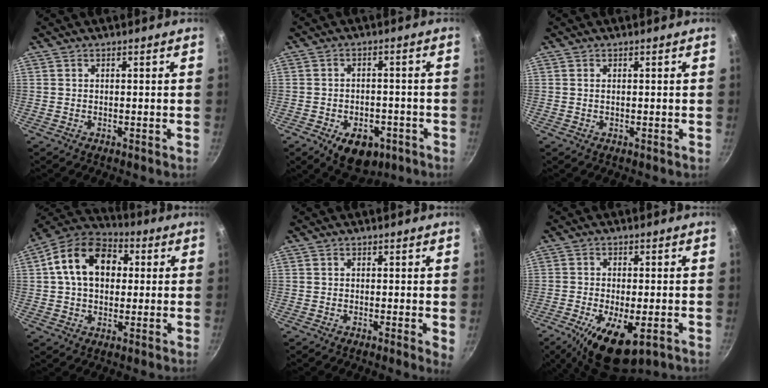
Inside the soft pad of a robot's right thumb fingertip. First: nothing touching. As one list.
[{"total": 9.8, "force": [-4.6, 6.2, 6.0], "torque": [-0.053, 0.018, -0.056]}, {"total": 0.5, "force": [0.1, 0.2, 0.5], "torque": [-0.010, 0.000, 0.002]}, {"total": 15.5, "force": [2.9, 11.1, 10.4], "torque": [-0.144, 0.025, 0.031]}, {"total": 1.9, "force": [0.1, 0.5, 1.8], "torque": [-0.020, -0.005, -0.003]}, {"total": 11.9, "force": [-4.9, 4.8, 9.8], "torque": [-0.169, -0.005, -0.075]}]